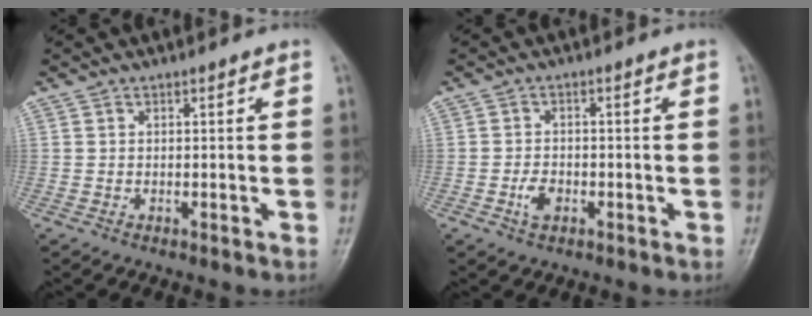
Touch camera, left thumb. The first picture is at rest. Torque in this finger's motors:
{"motor_torque": [-0.39, 0.36, 0.08, -0.05, 0.00]}